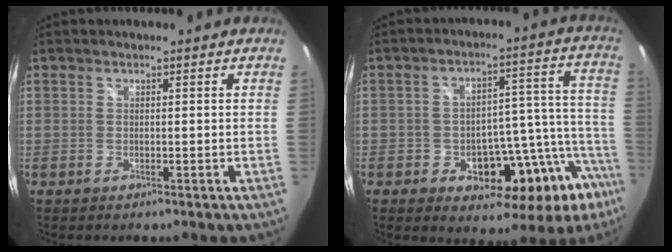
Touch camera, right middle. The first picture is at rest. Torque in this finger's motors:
{"motor_torque": [0.77, -0.56, 0.60, 0.06]}